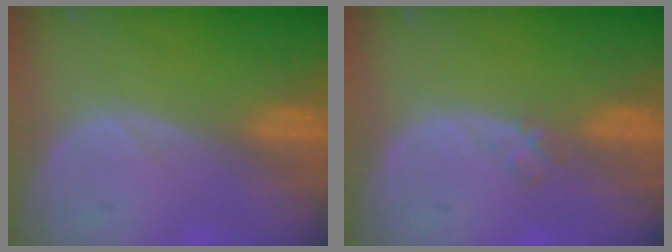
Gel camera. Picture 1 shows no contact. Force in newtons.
{"total": 1.2, "press": 1.2, "slide": 0.2}